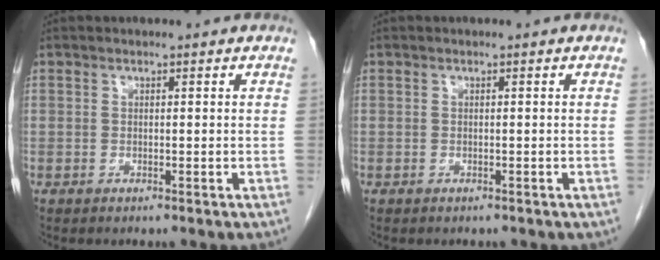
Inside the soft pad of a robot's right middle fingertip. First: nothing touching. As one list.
[{"total": 0.8, "force": [-0.6, 0.3, 0.2], "torque": [-0.013, -0.002, -0.007]}]